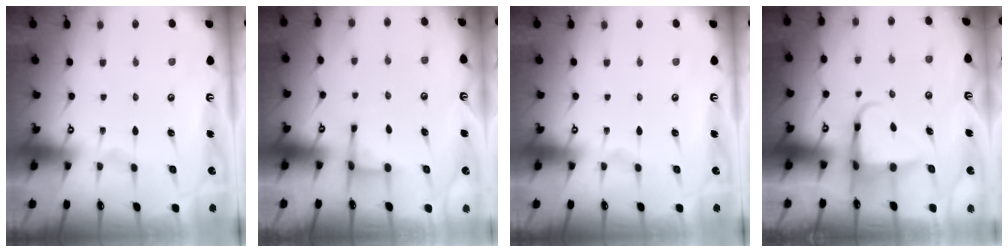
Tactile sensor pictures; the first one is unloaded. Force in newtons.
{"total": 2.6, "press": 2.6, "slide": 0.7}
{"total": 0.0}
{"total": 5.2, "press": 5.1, "slide": 0.7}